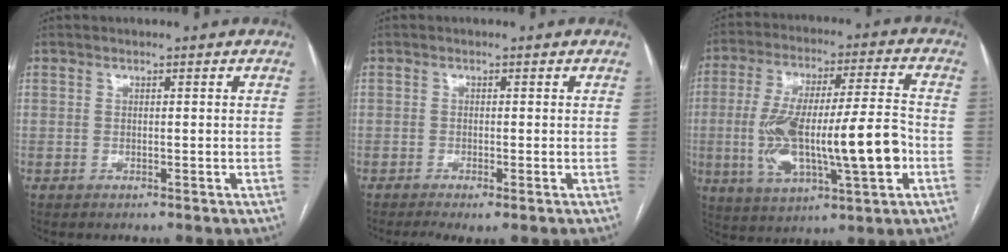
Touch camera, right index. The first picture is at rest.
{"total": 3.8, "force": [-2.4, 0.8, 2.8], "torque": [-0.046, -0.010, -0.036]}
{"total": 18.9, "force": [-3.5, 3.6, 18.2], "torque": [-0.335, 0.016, -0.046]}